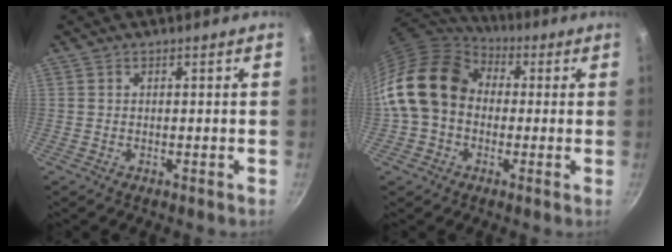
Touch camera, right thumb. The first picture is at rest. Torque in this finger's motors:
{"motor_torque": [1.58, 3.43, 1.16, -1.09, 0.33]}